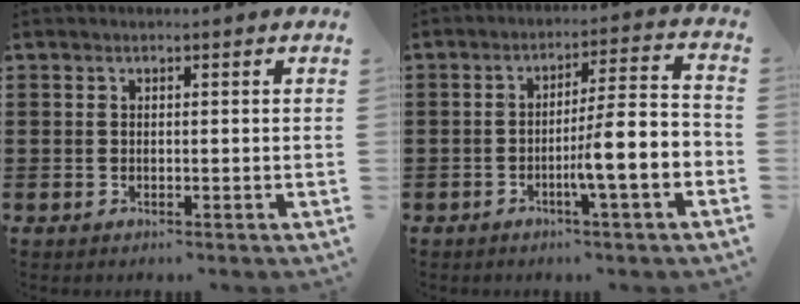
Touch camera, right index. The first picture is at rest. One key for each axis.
{"total": 7.6, "fx": -3.2, "fy": 0.1, "fz": 6.8, "tx": -0.107, "ty": -0.015, "tz": -0.062}